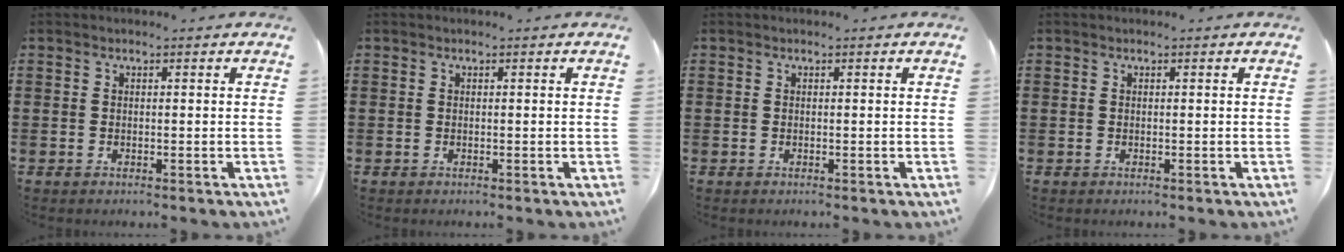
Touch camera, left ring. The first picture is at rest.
{"total": 0.0}
{"total": 0.0}
{"total": 0.0}